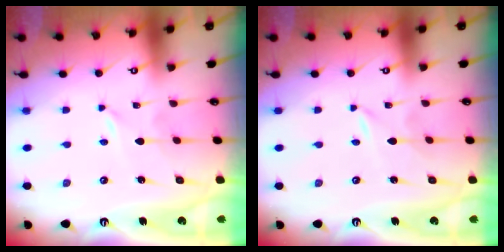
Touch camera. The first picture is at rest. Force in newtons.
{"total": 0.0}